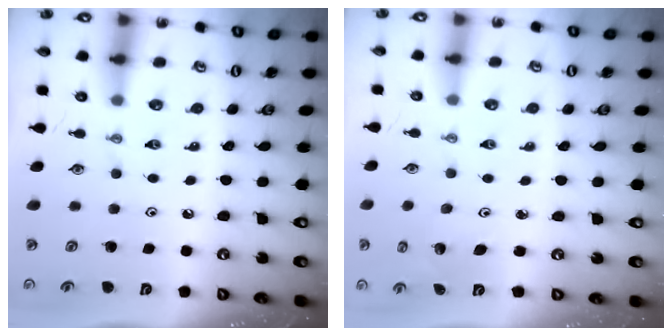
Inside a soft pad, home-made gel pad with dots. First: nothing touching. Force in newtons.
{"total": 1.9, "press": 1.9, "slide": 0.1}